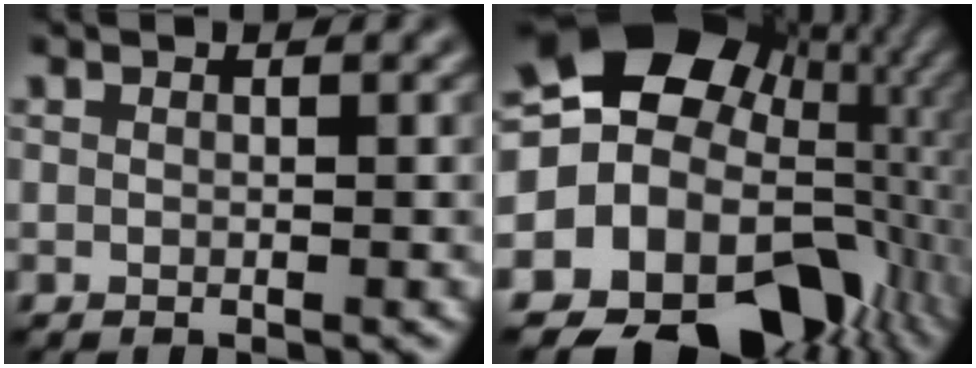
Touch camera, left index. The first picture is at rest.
{"total": 17.8, "force": [0.0, 13.8, 11.2], "torque": [-0.174, -0.006, 0.023]}